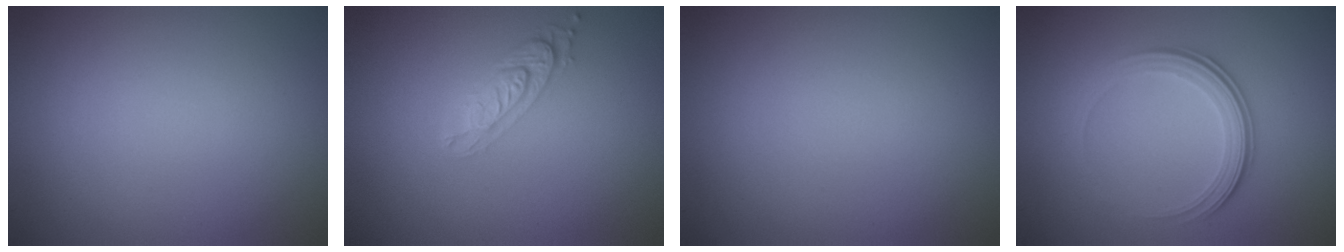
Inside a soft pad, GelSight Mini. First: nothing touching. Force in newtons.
{"total": 2.0, "press": 1.9, "slide": 0.4}
{"total": 0.0}
{"total": 3.7, "press": 2.6, "slide": 2.6}